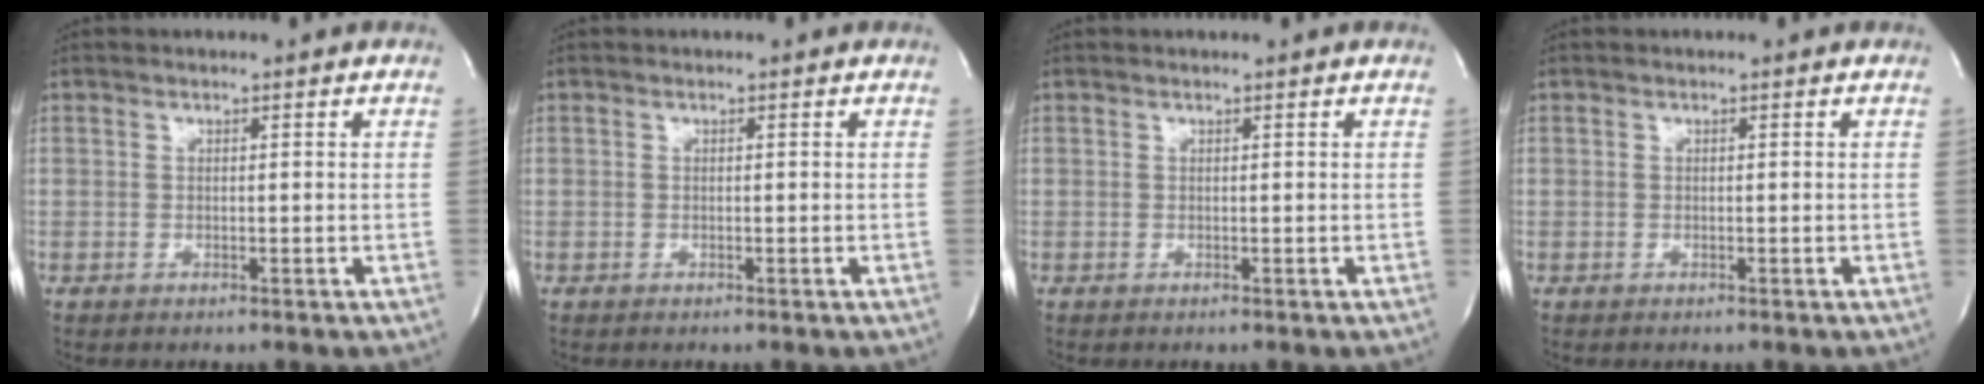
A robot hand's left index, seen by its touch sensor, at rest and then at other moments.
{"total": 0.0}
{"total": 0.0}
{"total": 0.0}